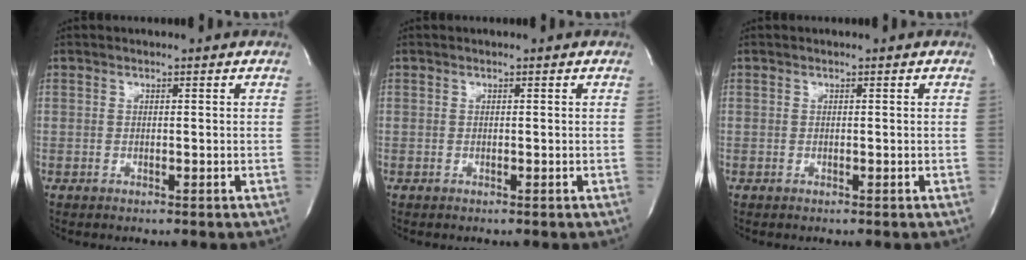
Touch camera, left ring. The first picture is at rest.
{"total": 0.0}
{"total": 0.0}